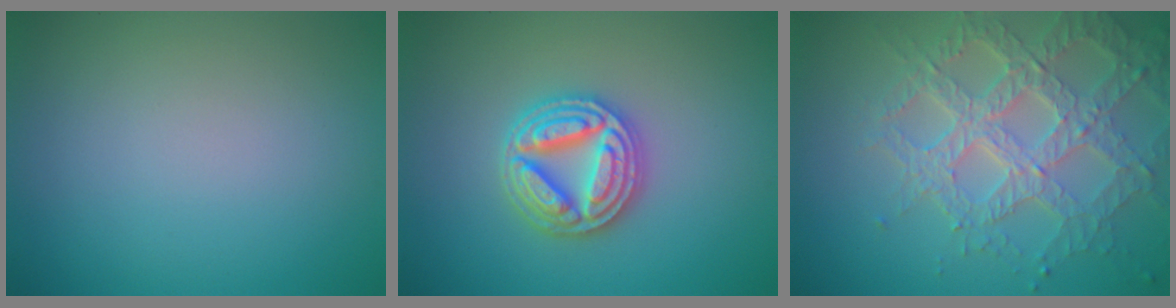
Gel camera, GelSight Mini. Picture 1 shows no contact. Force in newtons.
{"total": 5.0, "press": 4.9, "slide": 0.9}
{"total": 7.0, "press": 5.2, "slide": 4.7}